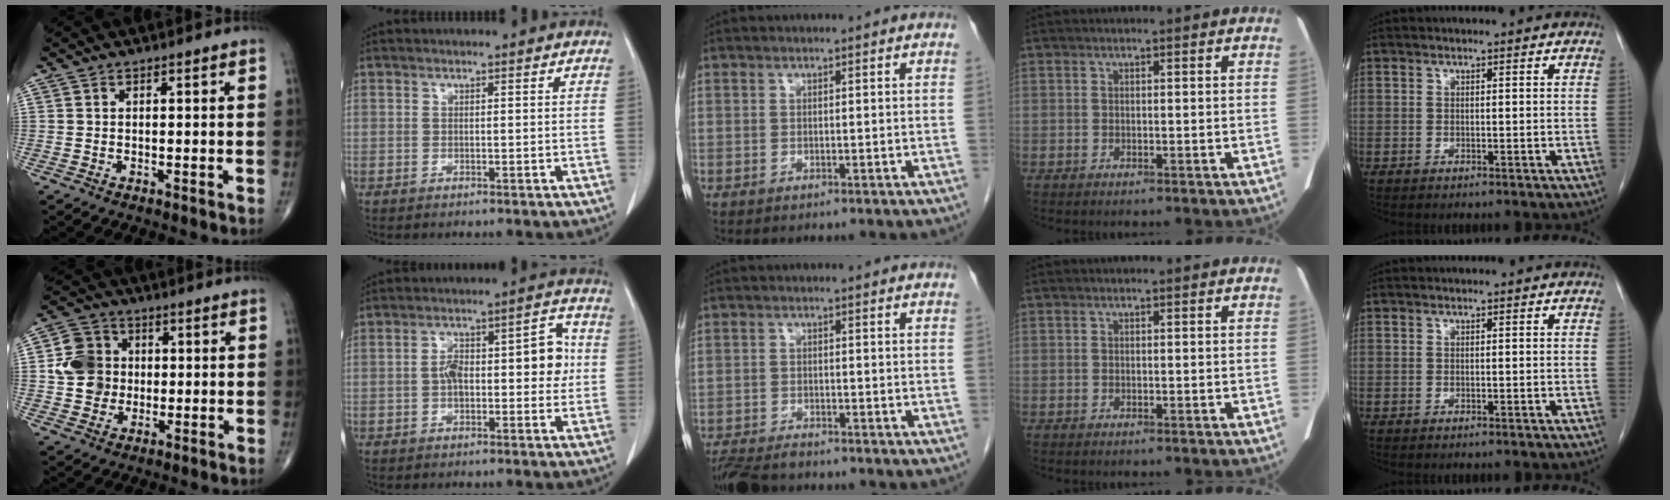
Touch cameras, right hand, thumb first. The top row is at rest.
{"thumb": {"total": 8.5, "force": [0.3, 7.7, 3.6], "torque": [-0.044, 0.010, -0.002]}, "index": {"total": 9.1, "force": [0.0, 3.6, 8.3], "torque": [-0.125, 0.037, 0.001]}, "middle": {"total": 6.6, "force": [-5.8, 1.6, 2.7], "torque": [-0.043, -0.016, -0.098]}}